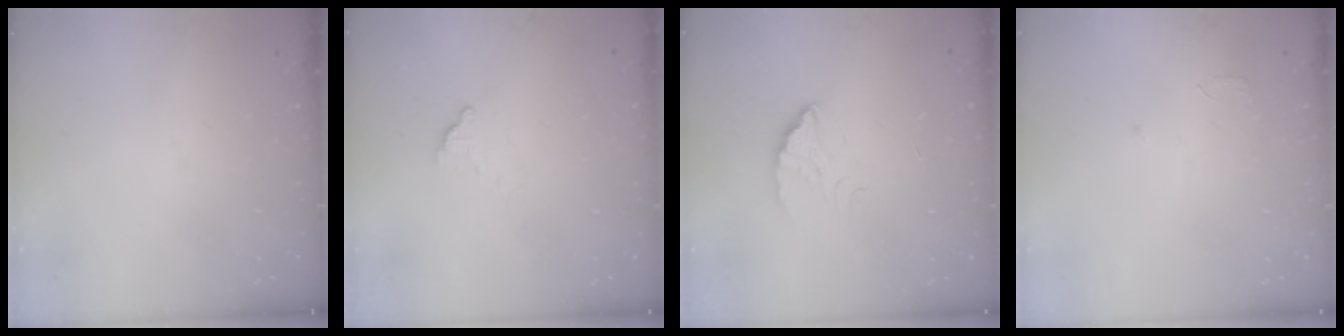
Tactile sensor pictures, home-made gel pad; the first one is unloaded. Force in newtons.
{"total": 3.6, "press": 3.6, "slide": 0.1}
{"total": 2.2, "press": 2.2, "slide": 0.1}
{"total": 2.6, "press": 2.6, "slide": 0.2}